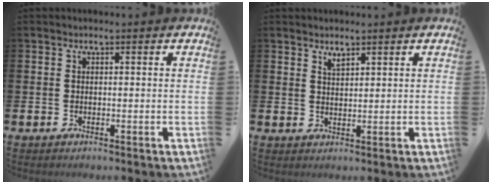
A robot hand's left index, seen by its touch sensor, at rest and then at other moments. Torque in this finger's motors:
{"motor_torque": [0.20, 0.11, -0.01, -0.01]}